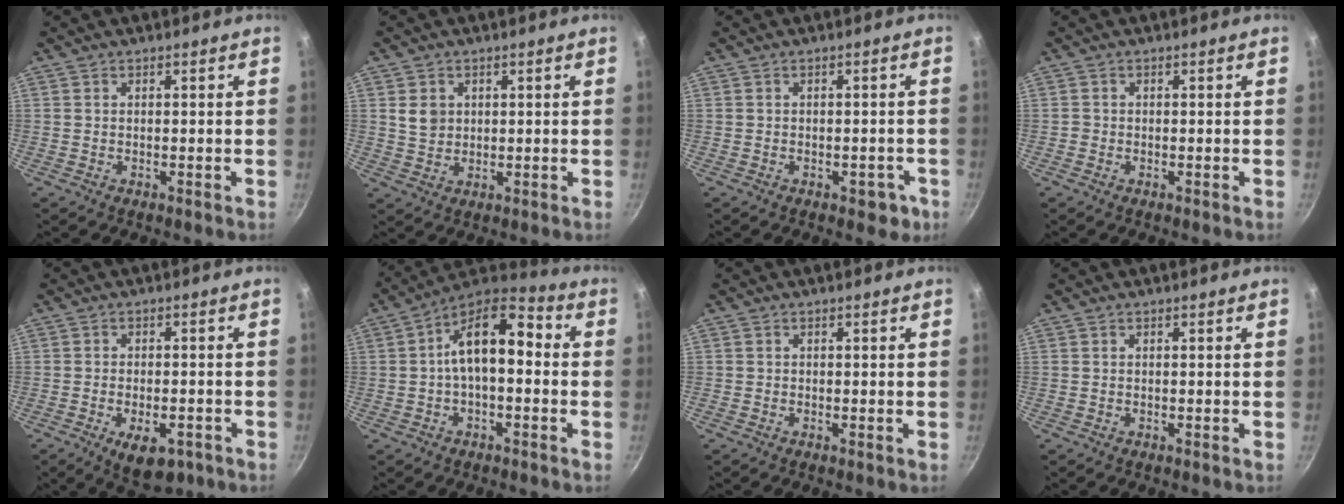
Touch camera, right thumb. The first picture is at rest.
{"total": 4.0, "force": [1.2, 3.3, 1.9], "torque": [-0.018, -0.008, 0.026]}
{"total": 3.1, "force": [-1.6, 1.8, 1.9], "torque": [-0.004, 0.010, -0.018]}
{"total": 0.8, "force": [-0.3, 0.7, 0.1], "torque": [0.000, 0.002, -0.009]}
{"total": 7.8, "force": [-3.8, 4.0, 5.5], "torque": [-0.075, 0.010, -0.050]}
{"total": 13.4, "force": [0.5, 6.9, 11.5], "torque": [-0.170, 0.047, -0.007]}
{"total": 0.0}
{"total": 0.0}